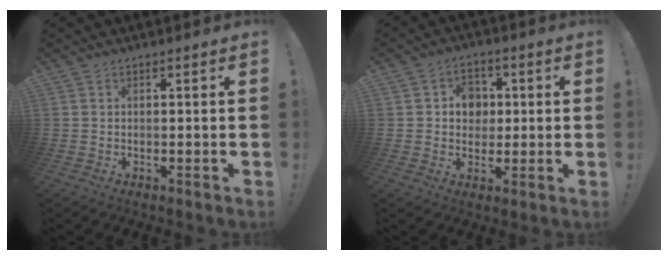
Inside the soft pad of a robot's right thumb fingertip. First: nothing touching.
{"total": 8.0, "force": [1.4, 7.3, 2.9], "torque": [-0.035, -0.007, 0.028]}